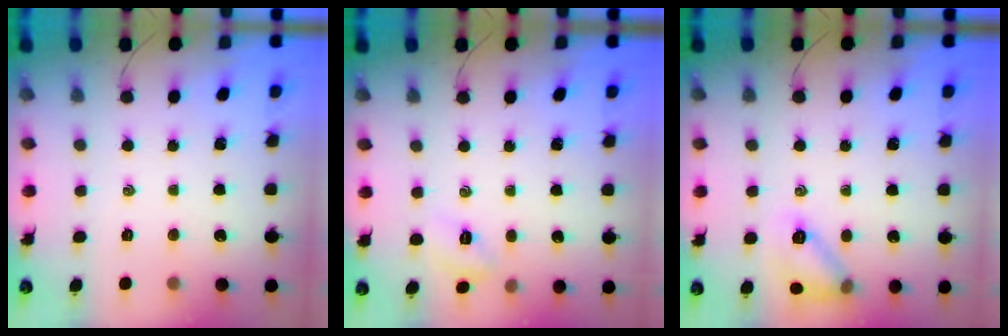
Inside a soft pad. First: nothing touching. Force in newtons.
{"total": 5.0, "press": 4.8, "slide": 1.5}
{"total": 12.0, "press": 11.9, "slide": 0.6}